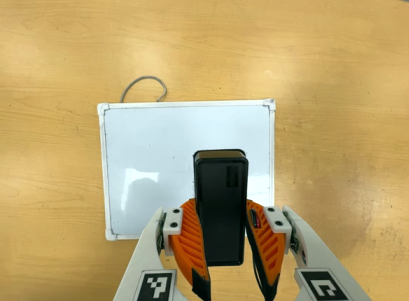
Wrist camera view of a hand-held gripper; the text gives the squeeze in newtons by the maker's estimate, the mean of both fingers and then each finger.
{"total": 9.2, "left": 8.0, "right": 10.5}